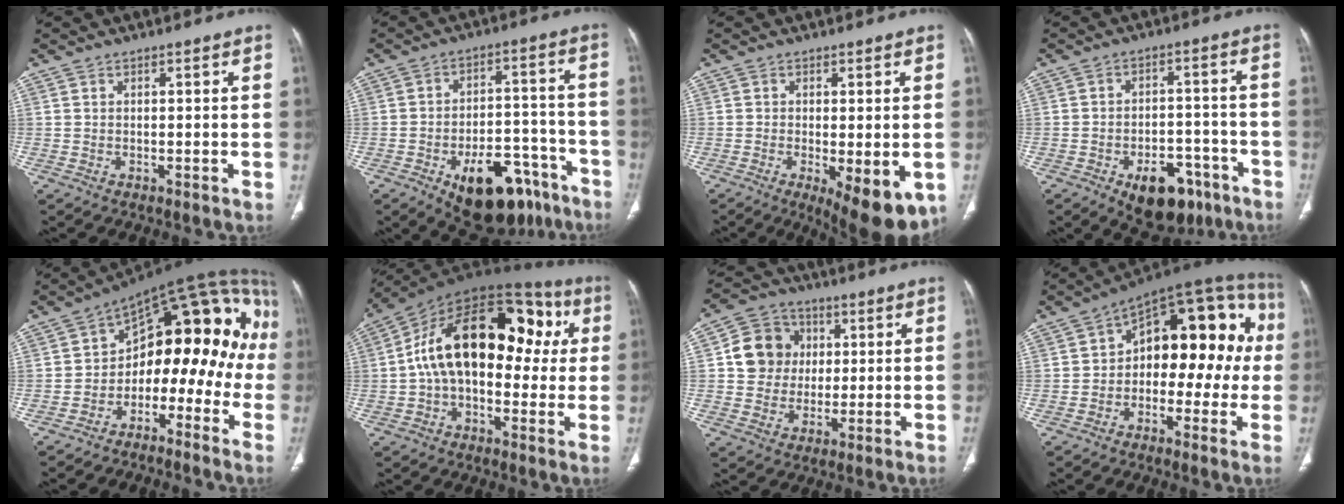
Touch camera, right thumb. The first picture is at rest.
{"total": 19.4, "force": [-11.4, 10.0, 12.2], "torque": [-0.119, 0.077, -0.157]}
{"total": 11.4, "force": [-4.0, 4.1, 9.9], "torque": [-0.135, -0.020, -0.049]}
{"total": 12.7, "force": [-7.0, 7.3, 7.7], "torque": [-0.071, 0.039, -0.092]}
{"total": 20.9, "force": [-4.4, 12.4, 16.2], "torque": [-0.181, 0.106, -0.073]}
{"total": 23.6, "force": [3.0, 13.8, 18.9], "torque": [-0.270, 0.060, 0.032]}
{"total": 10.0, "force": [1.6, 9.2, 3.6], "torque": [-0.027, 0.004, 0.024]}
{"total": 20.0, "force": [0.9, 11.5, 16.4], "torque": [-0.167, 0.050, -0.003]}